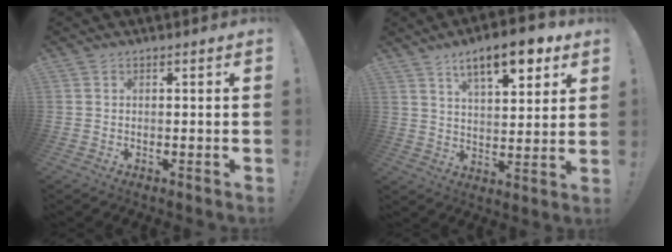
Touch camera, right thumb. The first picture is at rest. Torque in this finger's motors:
{"motor_torque": [0.16, 0.35, 0.94, 0.96, 0.34]}